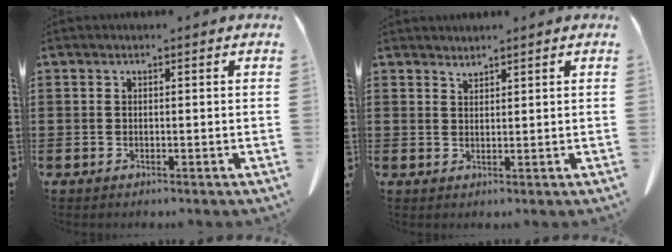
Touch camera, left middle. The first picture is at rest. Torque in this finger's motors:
{"motor_torque": [-0.18, 0.20, -0.05, -0.01]}